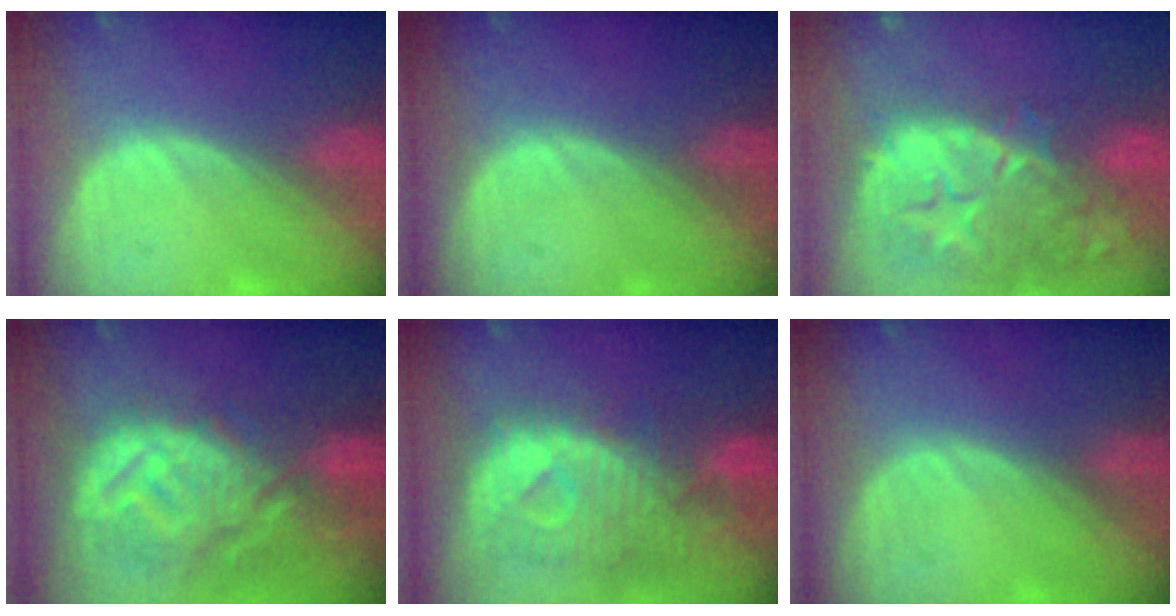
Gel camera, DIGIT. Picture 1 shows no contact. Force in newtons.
{"total": 0.0}
{"total": 14.9, "press": 11.8, "slide": 9.0}
{"total": 12.1, "press": 10.9, "slide": 5.4}
{"total": 11.3, "press": 9.9, "slide": 5.4}
{"total": 0.0}